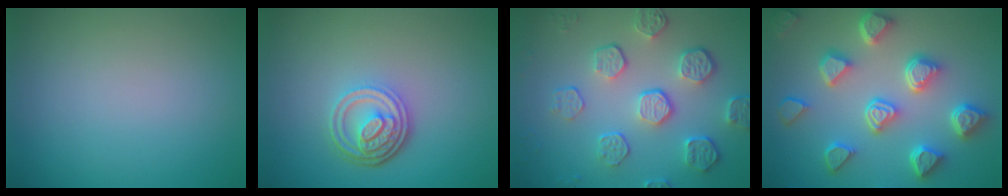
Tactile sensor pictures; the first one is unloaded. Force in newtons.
{"total": 4.7, "press": 3.5, "slide": 3.2}
{"total": 5.7, "press": 4.1, "slide": 3.9}
{"total": 7.0, "press": 5.6, "slide": 4.1}